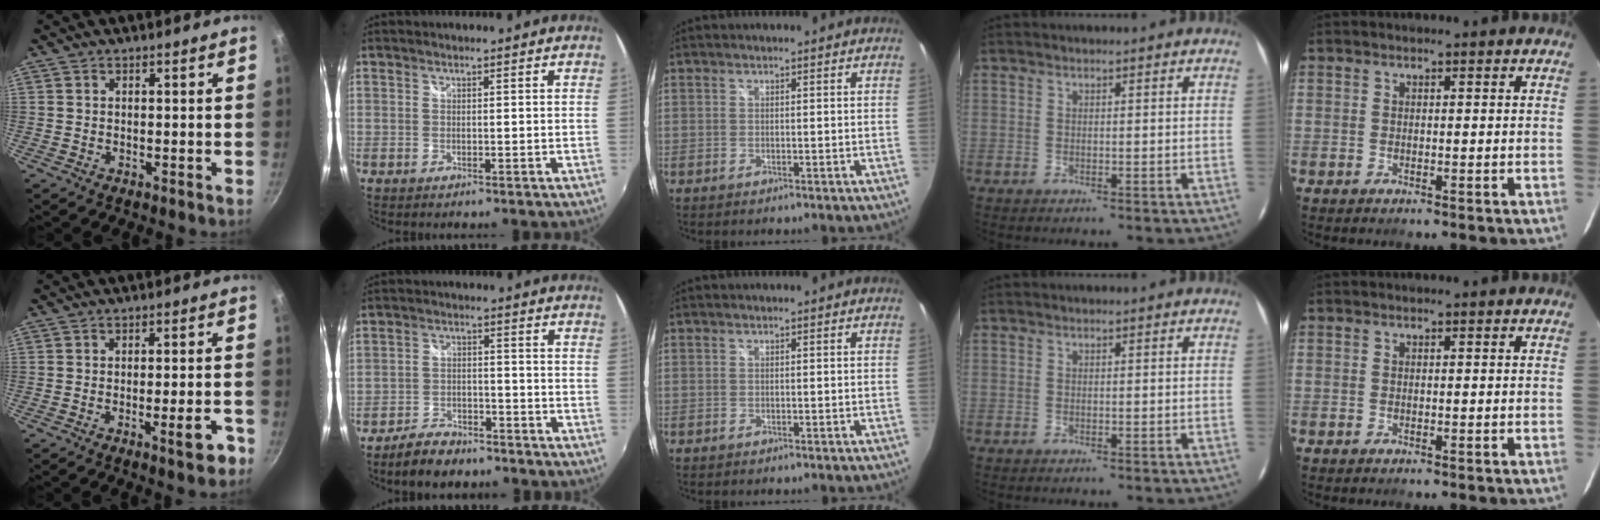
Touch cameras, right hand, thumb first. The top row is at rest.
{"thumb": {"total": 5.7, "force": [-2.8, 1.3, 4.8], "torque": [-0.049, 0.019, -0.032]}, "index": {"total": 7.1, "force": [-5.8, 3.1, 2.7], "torque": [-0.078, 0.006, -0.094]}}